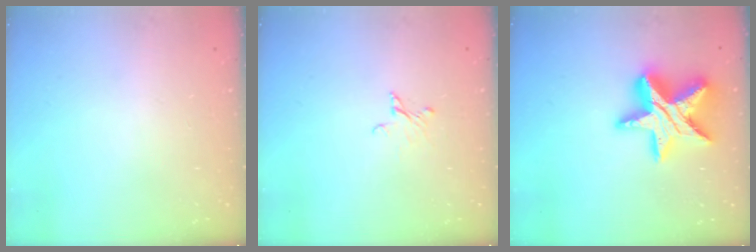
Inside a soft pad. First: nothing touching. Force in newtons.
{"total": 2.5, "press": 2.5, "slide": 0.2}
{"total": 18.9, "press": 18.8, "slide": 1.3}